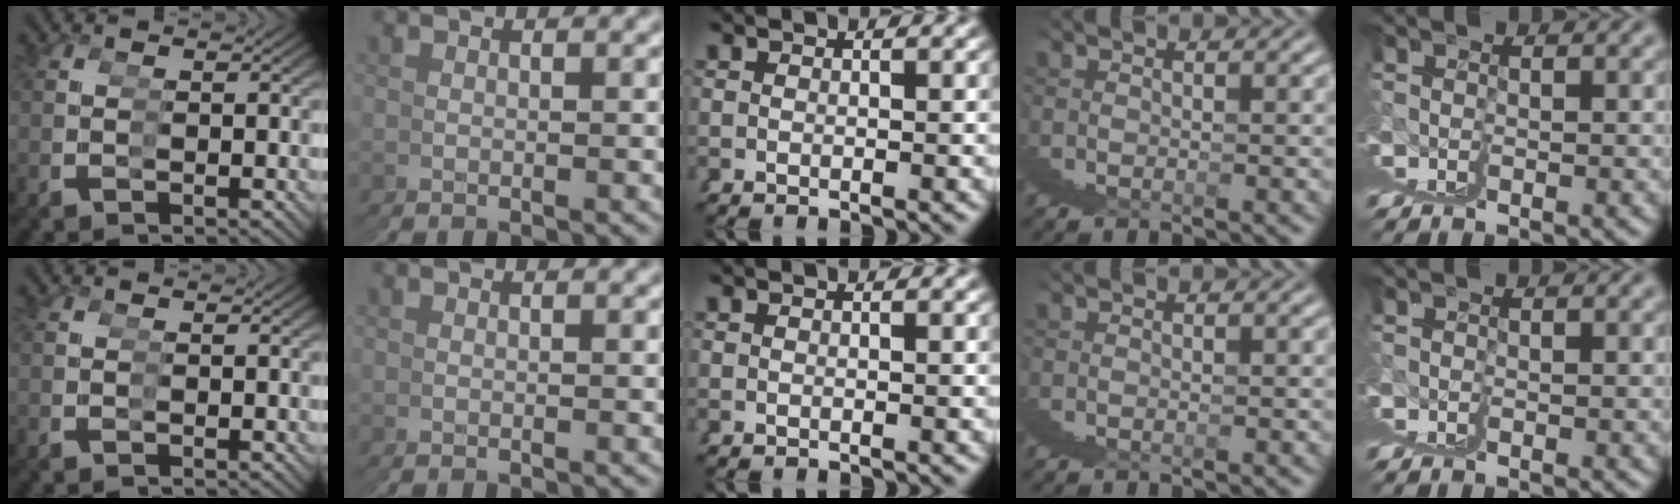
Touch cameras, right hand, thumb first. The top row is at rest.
{}